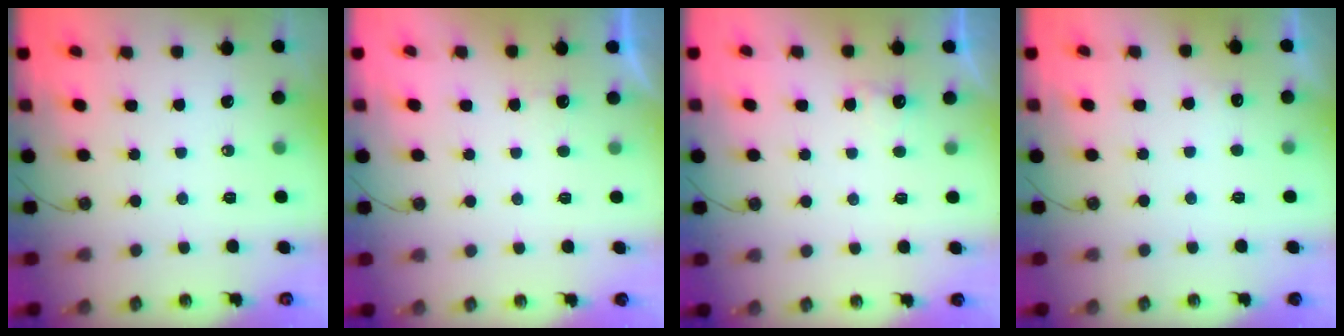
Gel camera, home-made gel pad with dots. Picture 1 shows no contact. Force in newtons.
{"total": 0.9, "press": 0.6, "slide": 0.7}
{"total": 2.9, "press": 2.8, "slide": 0.9}
{"total": 4.6, "press": 4.5, "slide": 1.1}